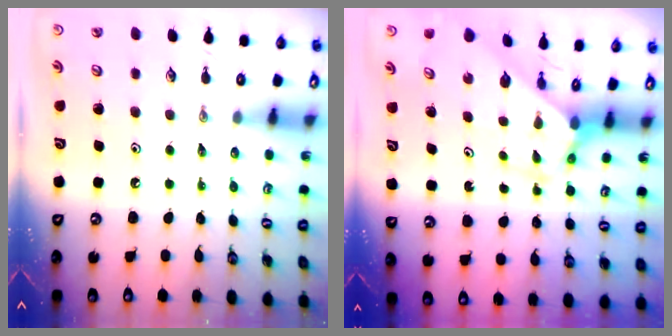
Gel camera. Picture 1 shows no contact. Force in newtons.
{"total": 2.6, "press": 2.6, "slide": 0.2}